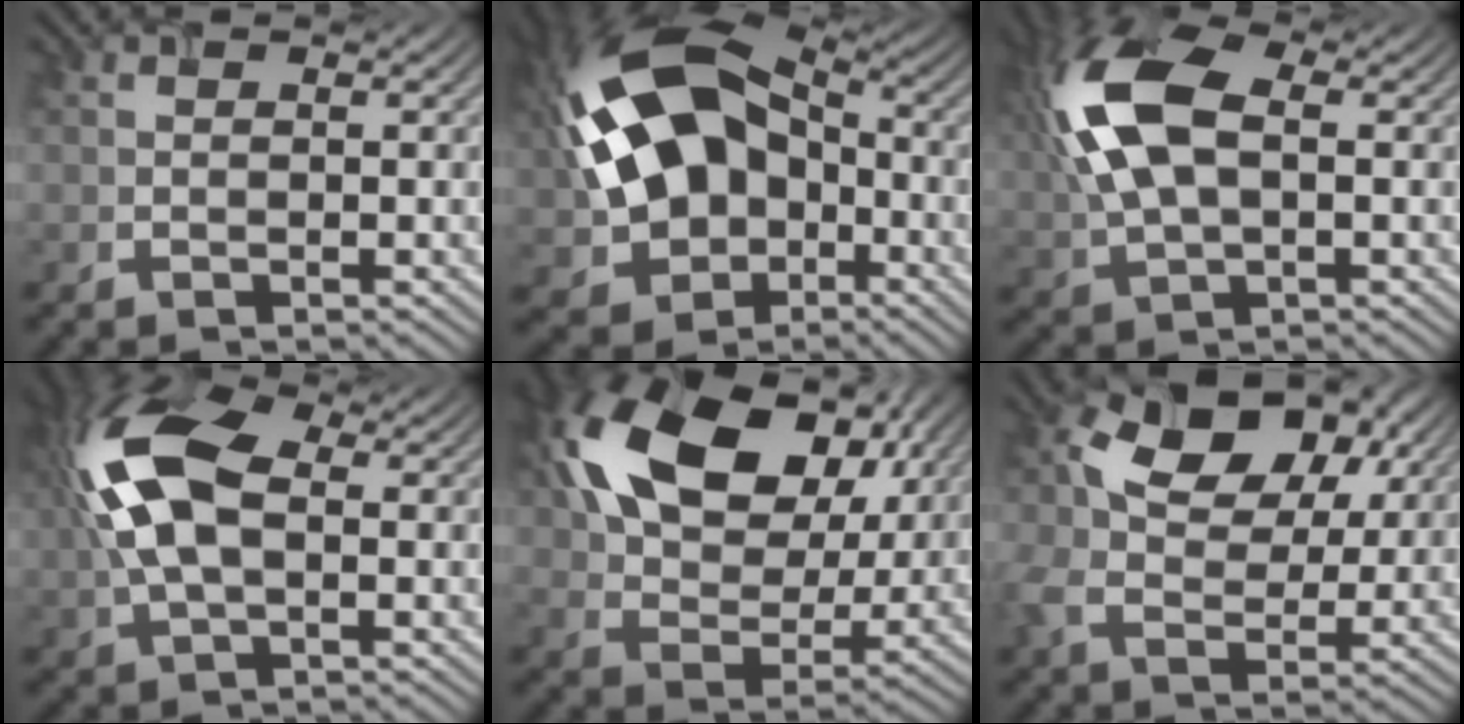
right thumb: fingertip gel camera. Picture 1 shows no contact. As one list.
[{"total": 18.1, "force": [-0.4, 12.7, 12.9], "torque": [-0.264, 0.002, -0.018]}, {"total": 12.3, "force": [2.0, 6.8, 10.0], "torque": [-0.253, 0.008, 0.035]}, {"total": 12.3, "force": [1.3, 6.9, 10.1], "torque": [-0.252, 0.015, 0.017]}, {"total": 18.4, "force": [7.7, 12.0, 11.7], "torque": [-0.246, 0.027, 0.133]}, {"total": 12.4, "force": [3.9, 8.6, 8.0], "torque": [-0.175, 0.006, 0.069]}]